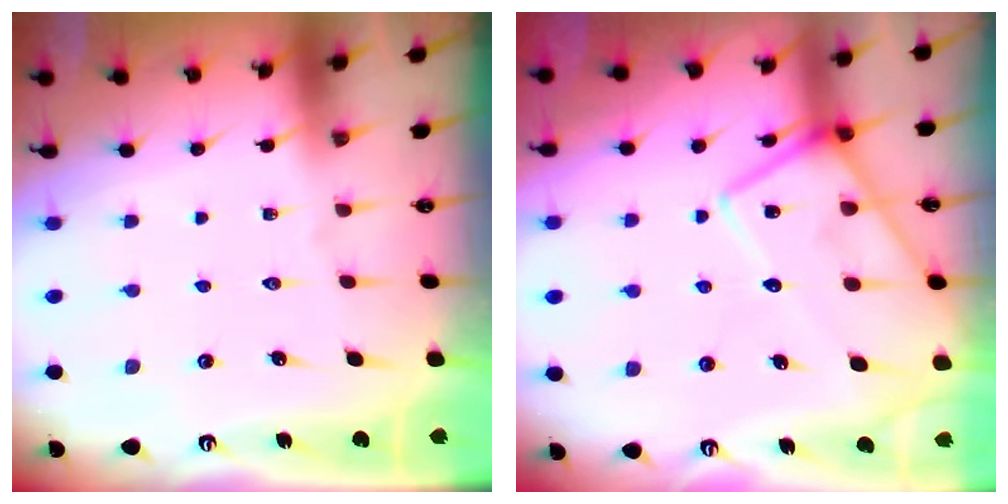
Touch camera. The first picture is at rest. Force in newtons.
{"total": 14.1, "press": 14.0, "slide": 1.3}